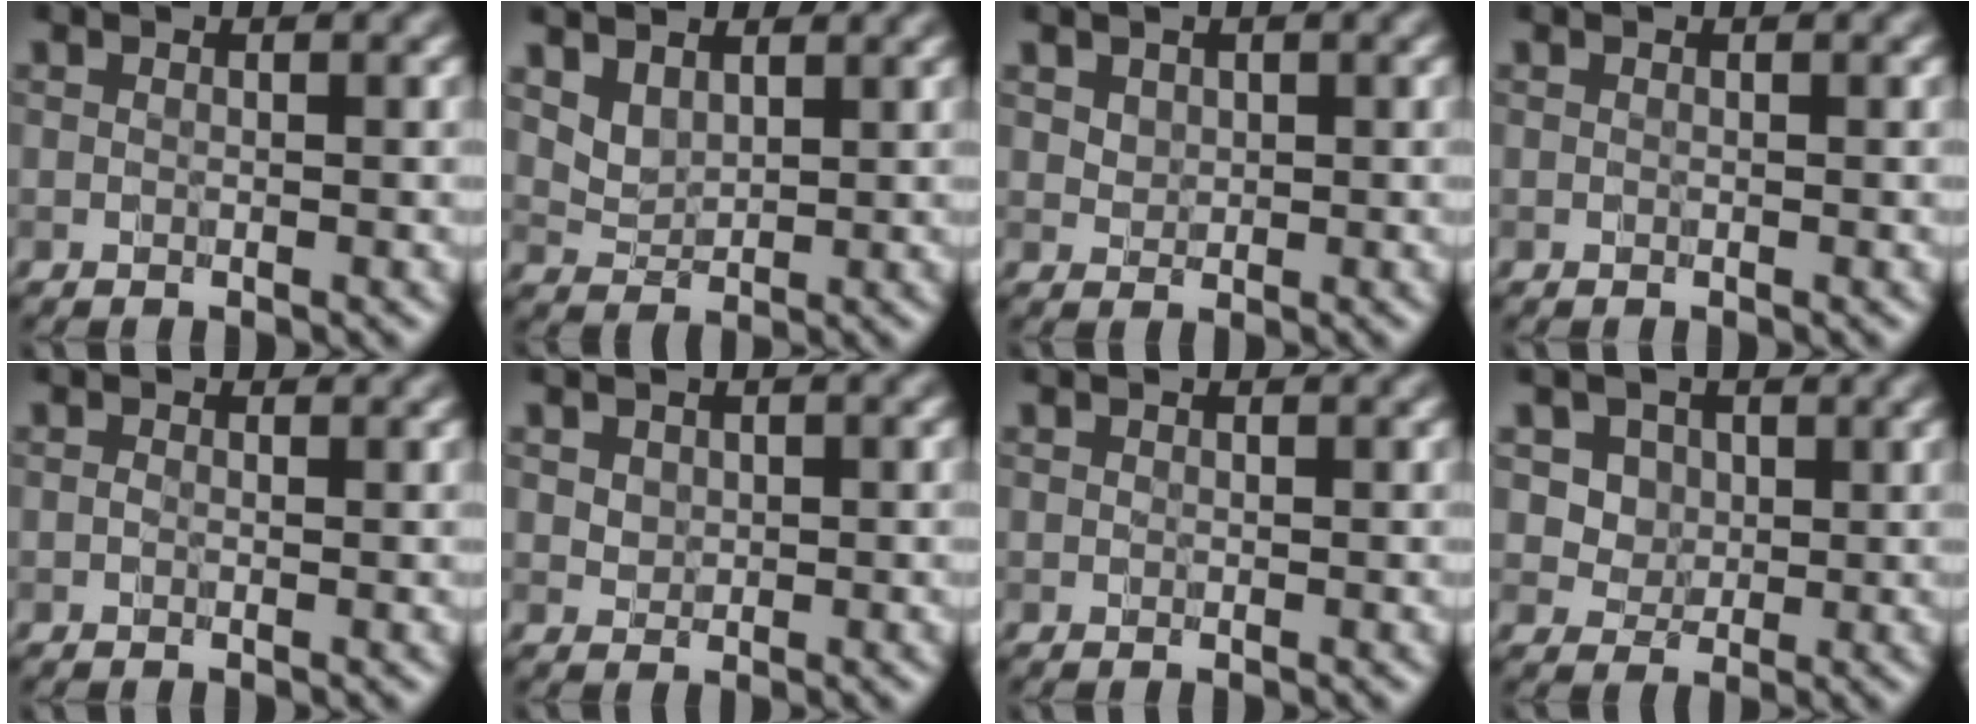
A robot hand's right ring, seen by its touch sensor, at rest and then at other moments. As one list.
[{"total": 3.5, "force": [2.6, 1.9, 1.3], "torque": [-0.050, -0.011, 0.069]}, {"total": 1.6, "force": [1.1, 1.0, 0.5], "torque": [-0.015, 0.000, 0.033]}, {"total": 0.0}, {"total": 0.7, "force": [0.1, 0.5, 0.5], "torque": [-0.012, 0.000, -0.001]}, {"total": 1.0, "force": [0.6, 0.7, 0.2], "torque": [-0.005, -0.004, 0.020]}, {"total": 0.5, "force": [0.5, 0.2, 0.1], "torque": [-0.005, 0.004, 0.010]}, {"total": 4.4, "force": [2.1, 3.4, 1.8], "torque": [-0.042, 0.000, 0.040]}]